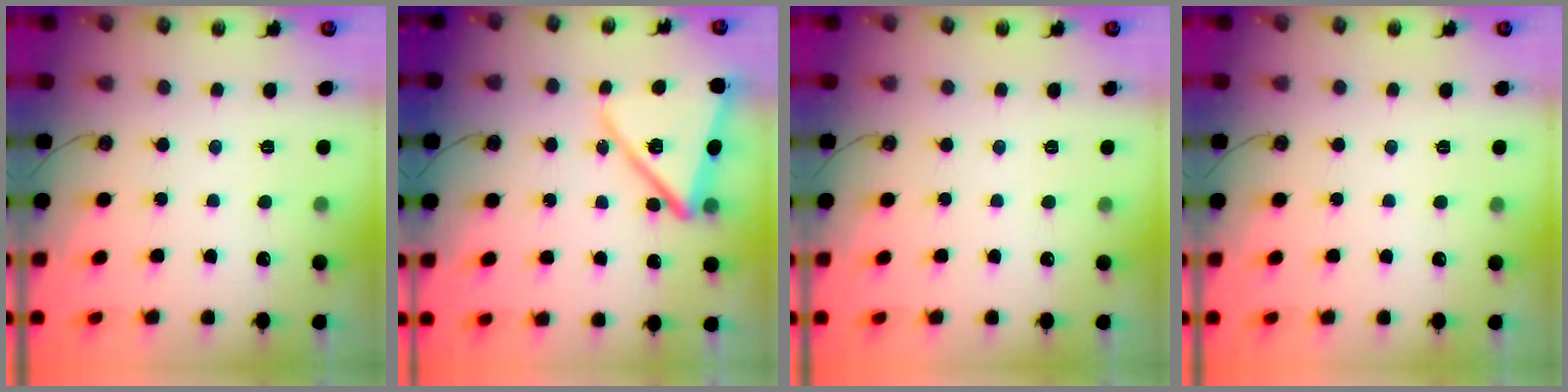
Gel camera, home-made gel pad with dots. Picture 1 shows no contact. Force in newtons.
{"total": 15.0, "press": 14.9, "slide": 1.6}
{"total": 0.0}
{"total": 0.5, "press": 0.5, "slide": 0.2}